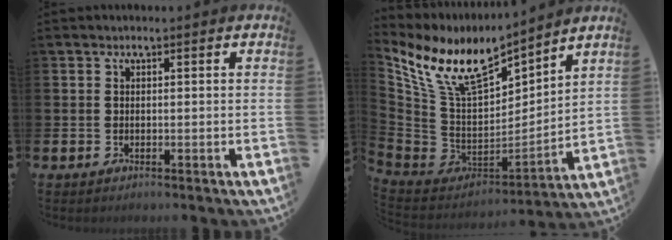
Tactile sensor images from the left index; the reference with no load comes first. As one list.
[{"total": 11.4, "force": [8.9, 4.4, 5.5], "torque": [-0.151, -0.048, 0.162]}]